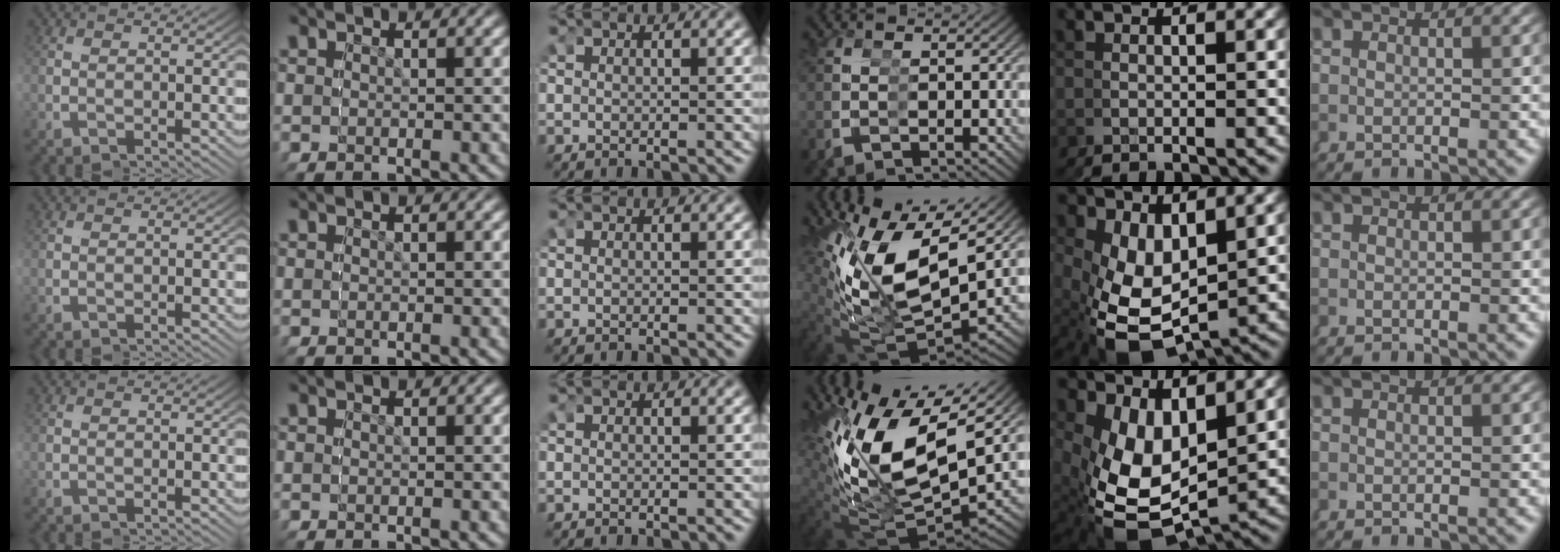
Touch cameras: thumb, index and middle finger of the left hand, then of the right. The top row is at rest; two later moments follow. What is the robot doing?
{"motion": "grasp_and_lifting", "object": "glue stick"}